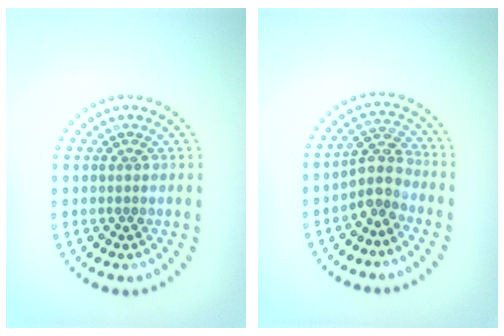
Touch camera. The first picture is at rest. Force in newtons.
{"total": 2.9, "press": 2.4, "slide": 1.7}